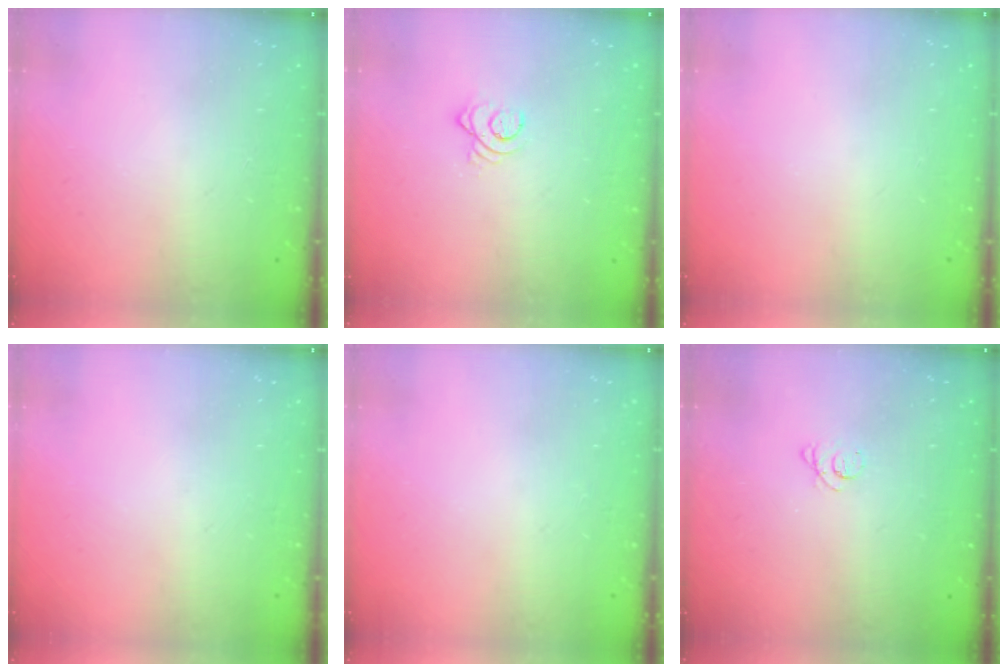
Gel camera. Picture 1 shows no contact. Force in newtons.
{"total": 3.2, "press": 3.2, "slide": 0.1}
{"total": 0.0}
{"total": 0.0}
{"total": 0.0}
{"total": 2.5, "press": 2.5, "slide": 0.3}